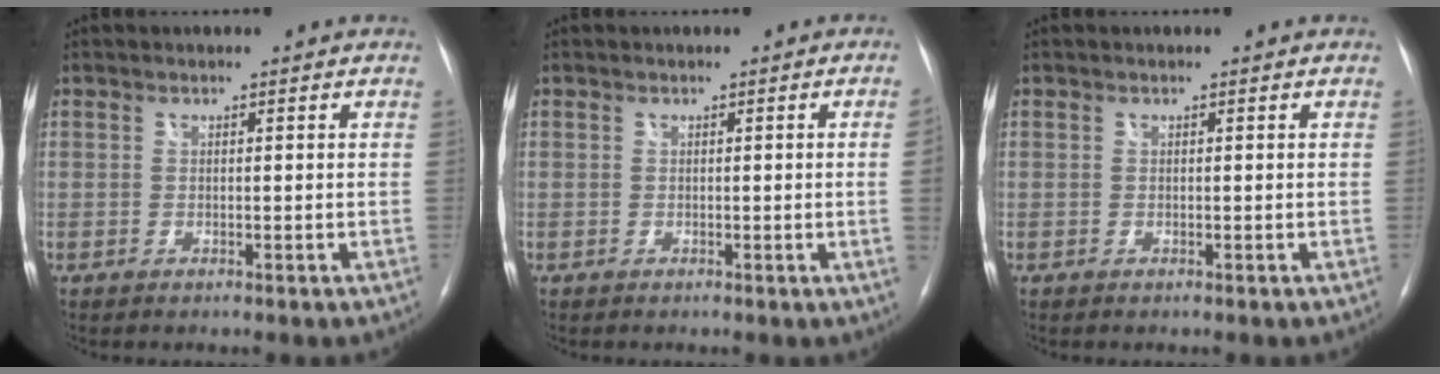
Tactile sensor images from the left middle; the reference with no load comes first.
{"total": 1.8, "force": [-0.2, -0.8, 1.7], "torque": [-0.020, -0.001, -0.001]}
{"total": 0.0}